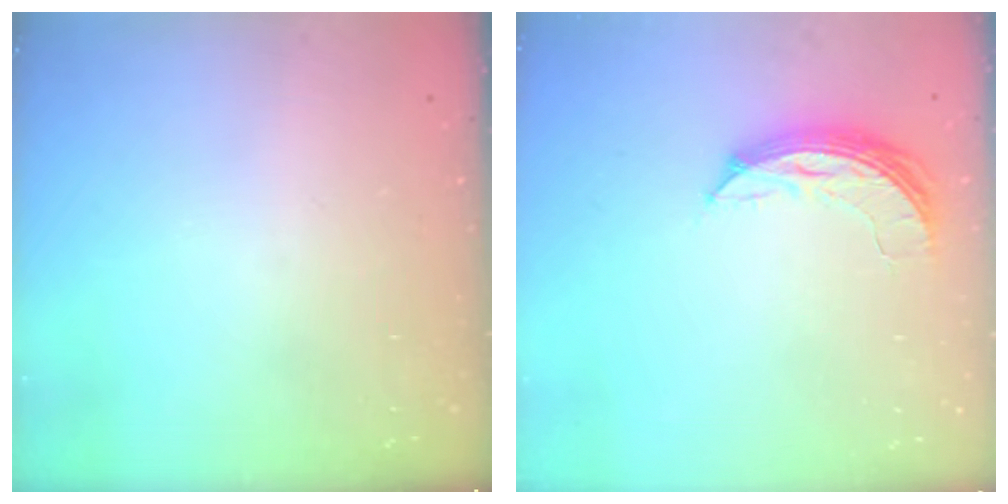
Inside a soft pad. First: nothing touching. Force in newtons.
{"total": 8.2, "press": 8.2, "slide": 0.1}